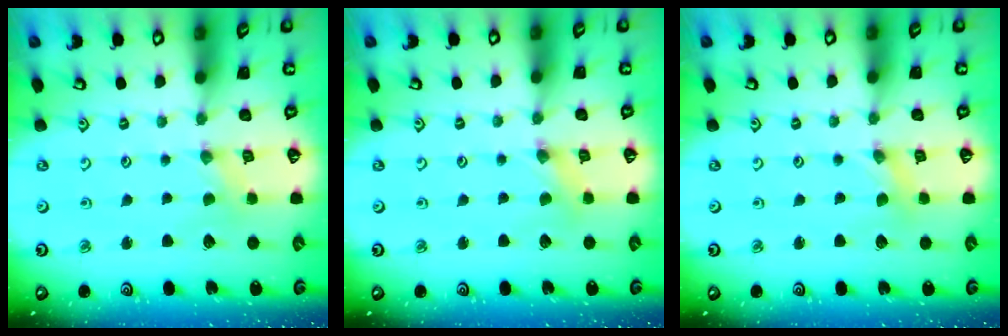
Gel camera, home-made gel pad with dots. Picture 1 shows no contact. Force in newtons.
{"total": 0.9, "press": 0.9, "slide": 0.2}
{"total": 1.1, "press": 1.1, "slide": 0.2}